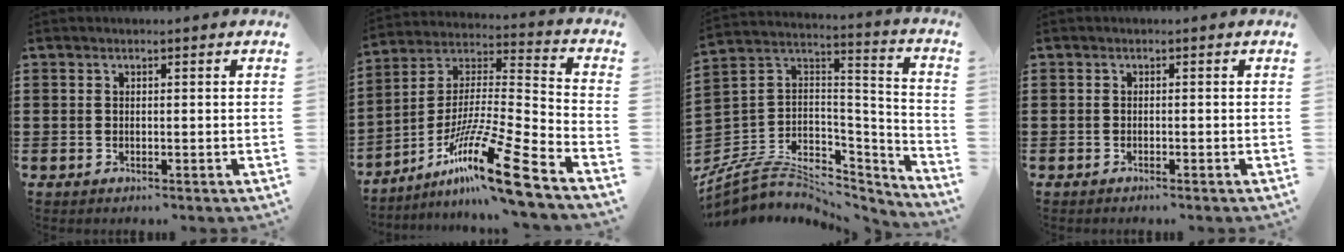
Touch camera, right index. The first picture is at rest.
{"total": 16.6, "force": [-11.2, 1.1, 12.2], "torque": [-0.218, 0.018, -0.202]}
{"total": 7.6, "force": [-4.8, 4.9, 3.1], "torque": [-0.077, -0.004, -0.089]}
{"total": 0.6, "force": [-0.5, -0.1, 0.1], "torque": [-0.004, -0.003, -0.011]}